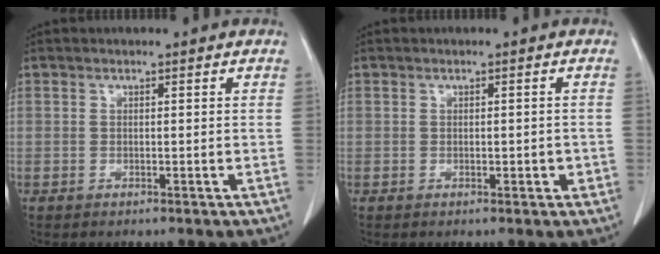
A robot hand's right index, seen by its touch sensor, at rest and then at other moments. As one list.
[{"total": 1.5, "force": [-0.4, 0.9, 1.2], "torque": [-0.012, 0.002, -0.003]}]